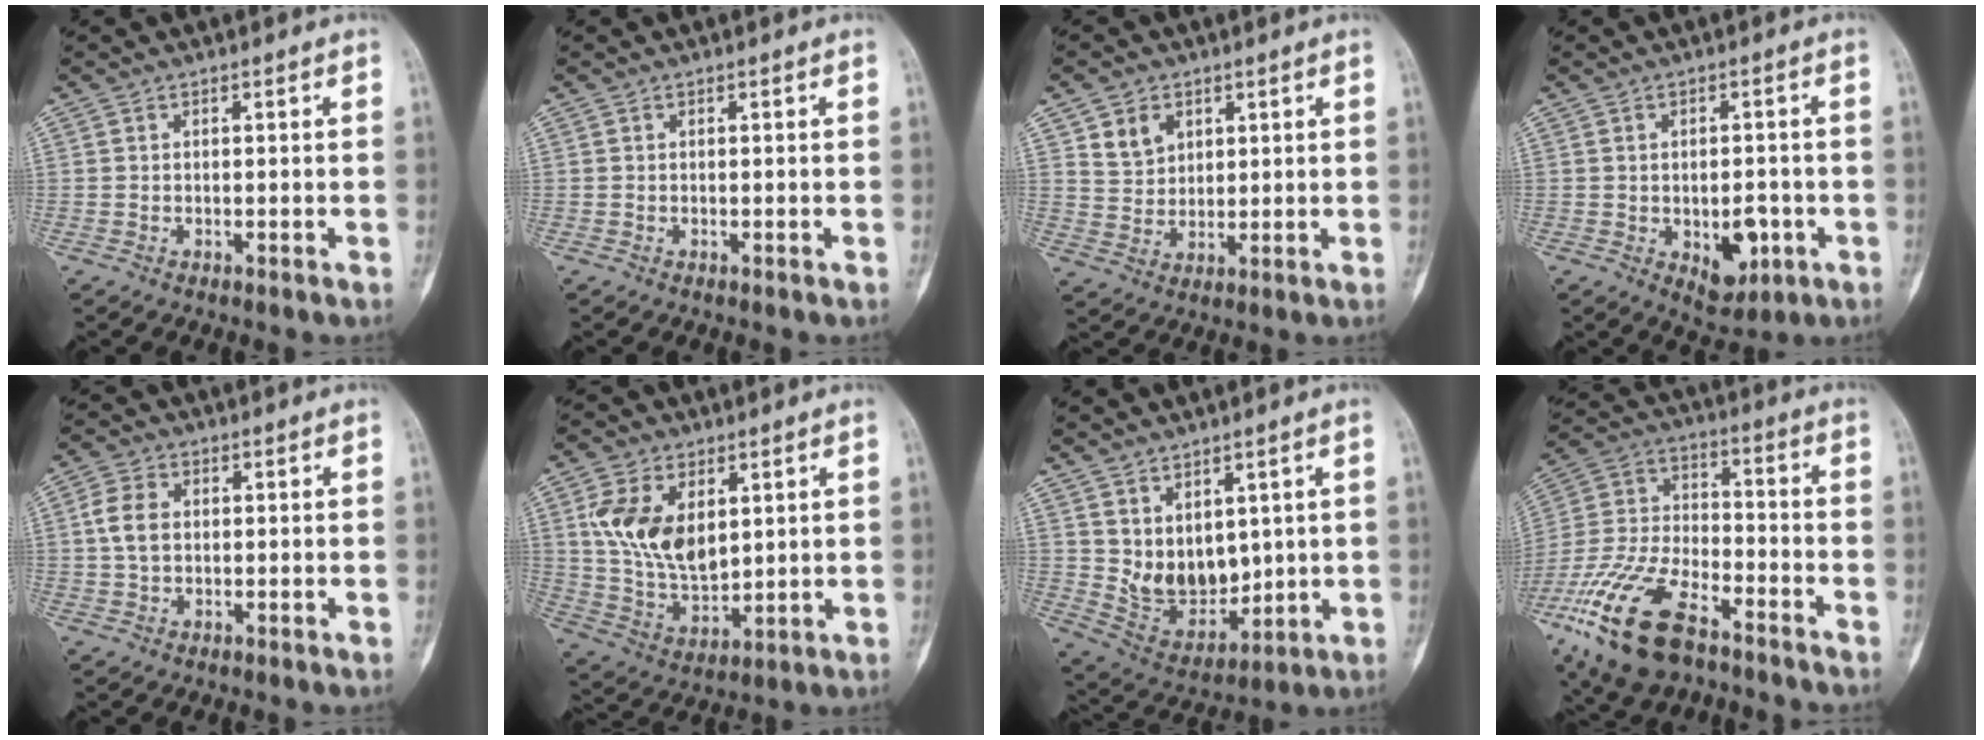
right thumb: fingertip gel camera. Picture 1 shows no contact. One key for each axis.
{"total": 0.0}
{"total": 5.9, "fx": 2.9, "fy": 4.6, "fz": 2.4, "tx": -0.021, "ty": -0.020, "tz": 0.060}
{"total": 7.6, "fx": -2.0, "fy": 4.5, "fz": 5.8, "tx": -0.049, "ty": 0.005, "tz": -0.015}
{"total": 5.3, "fx": 0.6, "fy": 3.7, "fz": 3.7, "tx": -0.073, "ty": 0.007, "tz": 0.007}
{"total": 14.0, "fx": 4.1, "fy": 8.5, "fz": 10.3, "tx": -0.177, "ty": -0.018, "tz": 0.091}
{"total": 10.4, "fx": 2.1, "fy": 7.0, "fz": 7.4, "tx": -0.083, "ty": -0.031, "tz": 0.070}
{"total": 19.7, "fx": -11.7, "fy": 8.9, "fz": 13.2, "tx": -0.282, "ty": 0.041, "tz": -0.222}